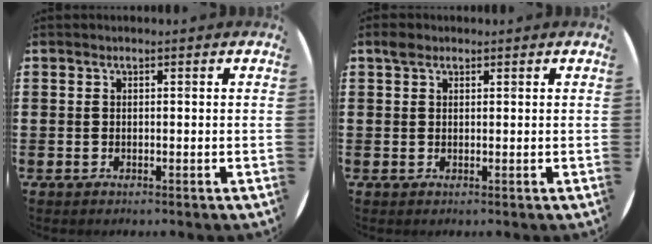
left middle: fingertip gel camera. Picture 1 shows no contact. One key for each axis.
{"total": 1.4, "fx": 1.1, "fy": 0.9, "fz": 0.4, "tx": 0.006, "ty": -0.002, "tz": 0.017}